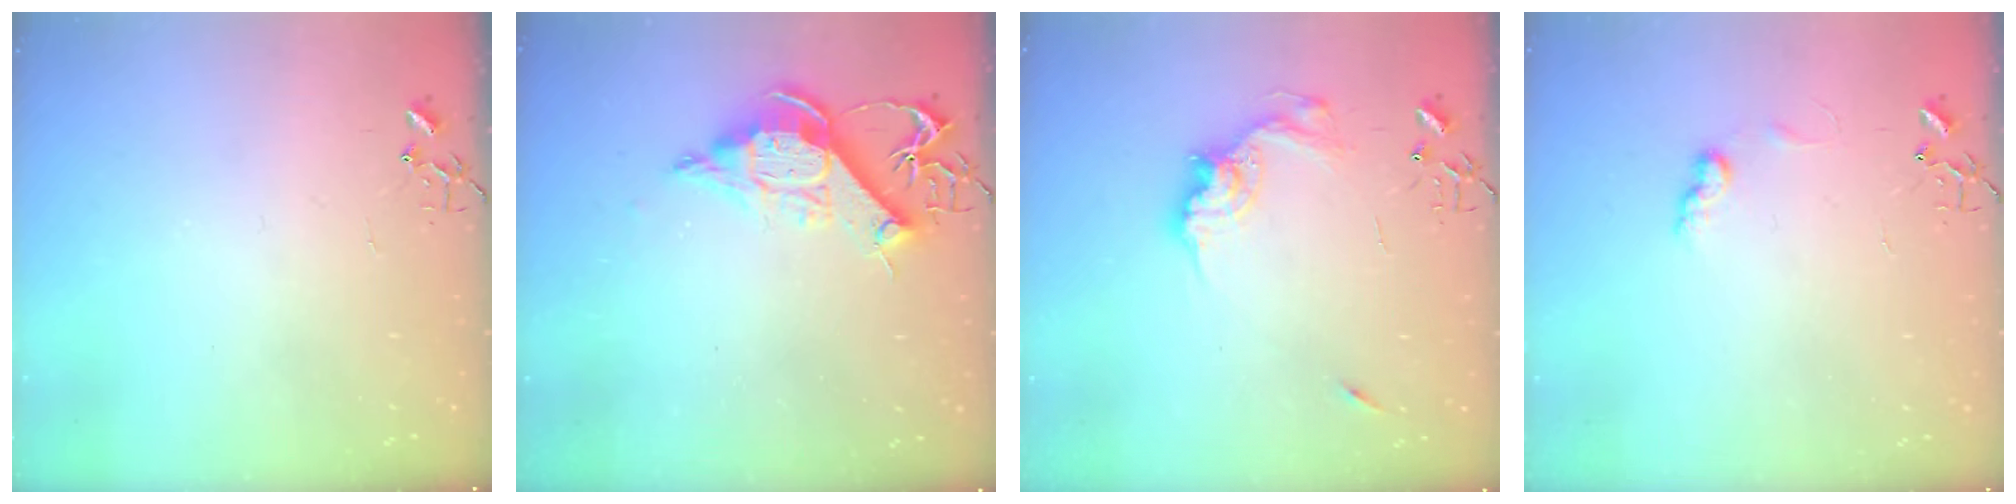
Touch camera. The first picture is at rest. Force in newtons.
{"total": 11.9, "press": 11.7, "slide": 1.8}
{"total": 13.6, "press": 13.6, "slide": 1.0}
{"total": 7.2, "press": 7.2, "slide": 0.2}